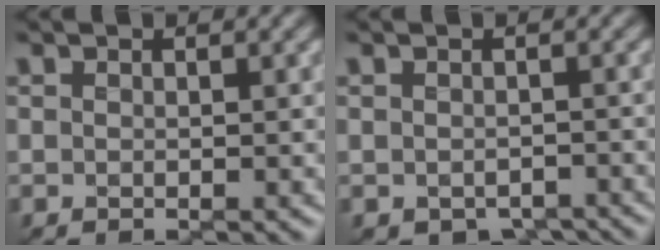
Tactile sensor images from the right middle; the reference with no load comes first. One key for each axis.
{"total": 2.9, "fx": -1.6, "fy": 1.8, "fz": 1.6, "tx": -0.017, "ty": -0.016, "tz": -0.017}